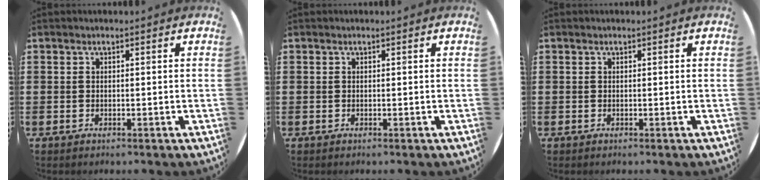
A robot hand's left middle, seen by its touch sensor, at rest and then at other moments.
{"total": 0.0}
{"total": 0.0}